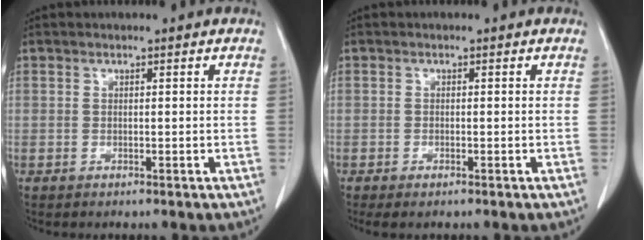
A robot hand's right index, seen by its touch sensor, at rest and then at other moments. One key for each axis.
{"total": 1.7, "fx": -1.3, "fy": 0.4, "fz": 1.1, "tx": -0.017, "ty": -0.003, "tz": -0.018}